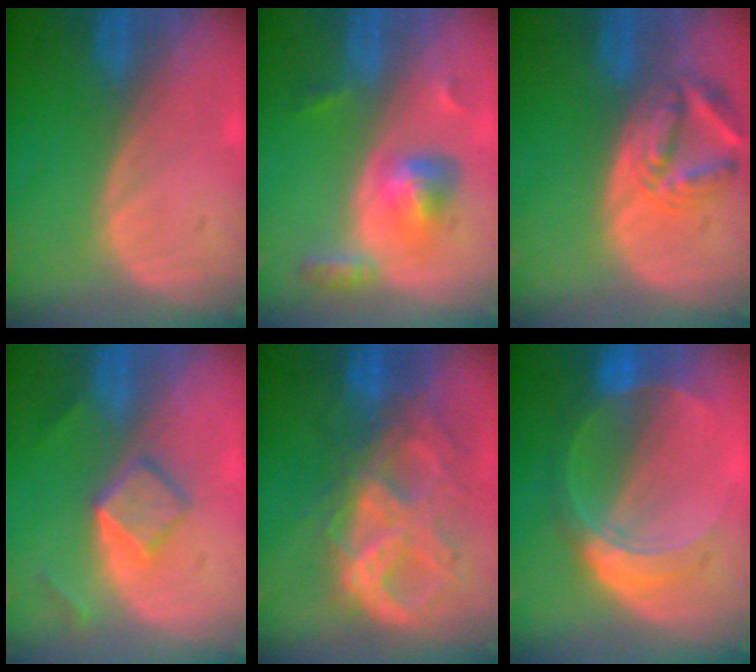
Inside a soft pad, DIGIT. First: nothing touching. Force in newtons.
{"total": 6.2, "press": 5.5, "slide": 2.8}
{"total": 6.8, "press": 6.3, "slide": 2.6}
{"total": 5.2, "press": 4.5, "slide": 2.6}
{"total": 10.7, "press": 9.0, "slide": 5.7}
{"total": 7.1, "press": 7.1, "slide": 0.4}